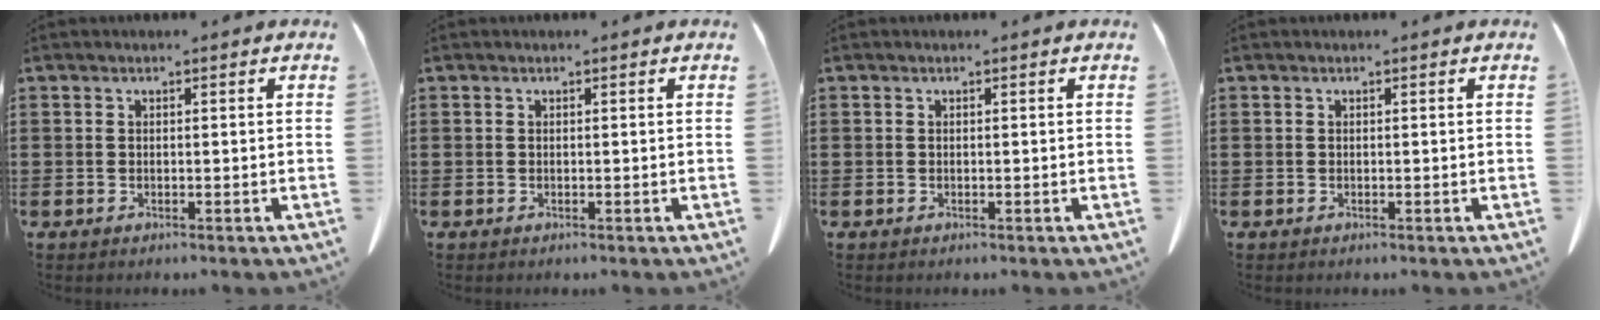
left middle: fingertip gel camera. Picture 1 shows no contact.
{"total": 0.0}
{"total": 0.0}
{"total": 0.0}